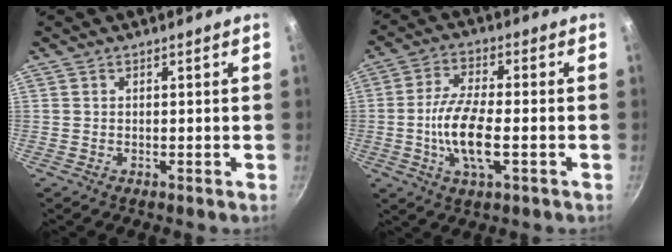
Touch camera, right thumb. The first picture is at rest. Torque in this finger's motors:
{"motor_torque": [0.55, 2.33, 0.57, 0.56, 0.43]}